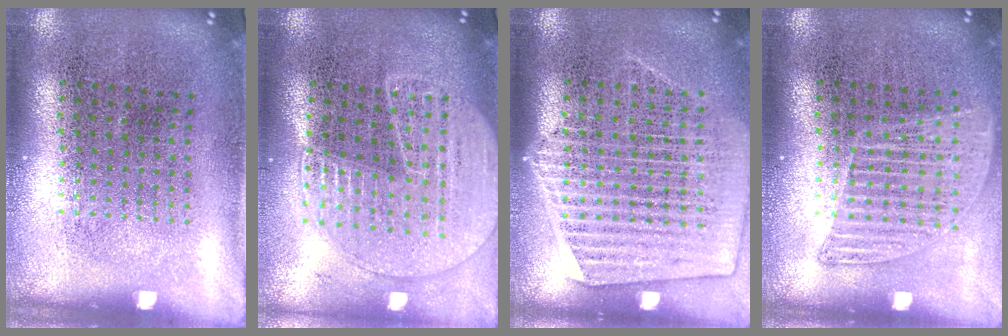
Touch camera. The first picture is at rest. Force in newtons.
{"total": 1.7, "press": 1.6, "slide": 0.6}
{"total": 1.6, "press": 1.4, "slide": 0.7}
{"total": 1.3, "press": 1.1, "slide": 0.6}